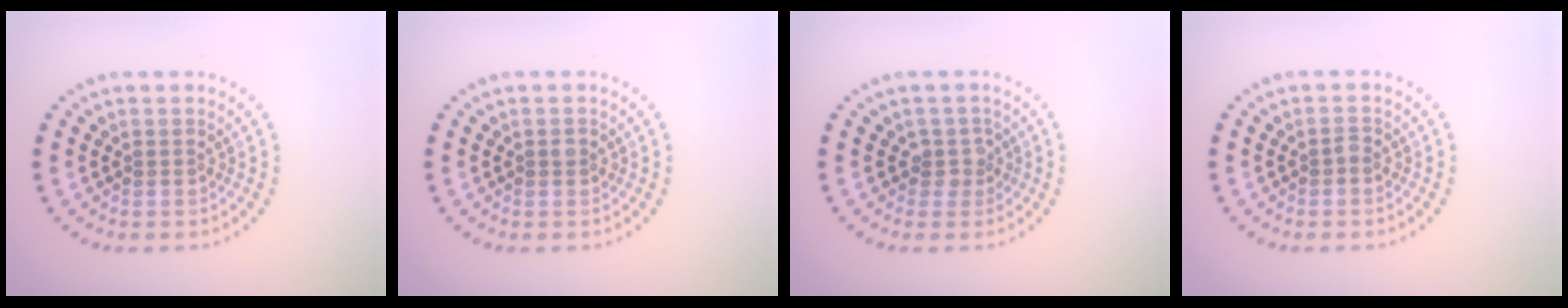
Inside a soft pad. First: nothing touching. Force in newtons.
{"total": 0.6, "press": 0.6, "slide": 0.1}
{"total": 1.7, "press": 1.3, "slide": 1.1}
{"total": 0.6, "press": 0.5, "slide": 0.3}